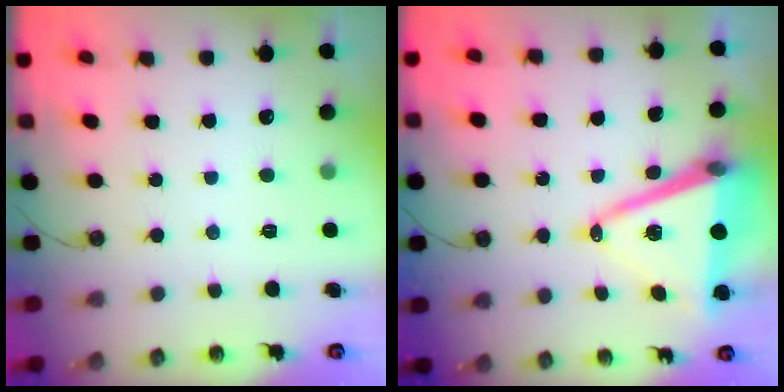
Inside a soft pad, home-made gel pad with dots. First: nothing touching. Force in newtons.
{"total": 15.2, "press": 14.7, "slide": 4.0}